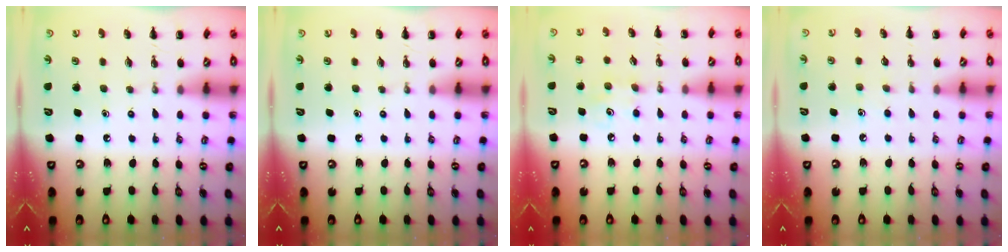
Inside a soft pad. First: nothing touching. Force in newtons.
{"total": 0.0}
{"total": 4.1, "press": 4.0, "slide": 0.9}
{"total": 3.6, "press": 3.5, "slide": 0.8}